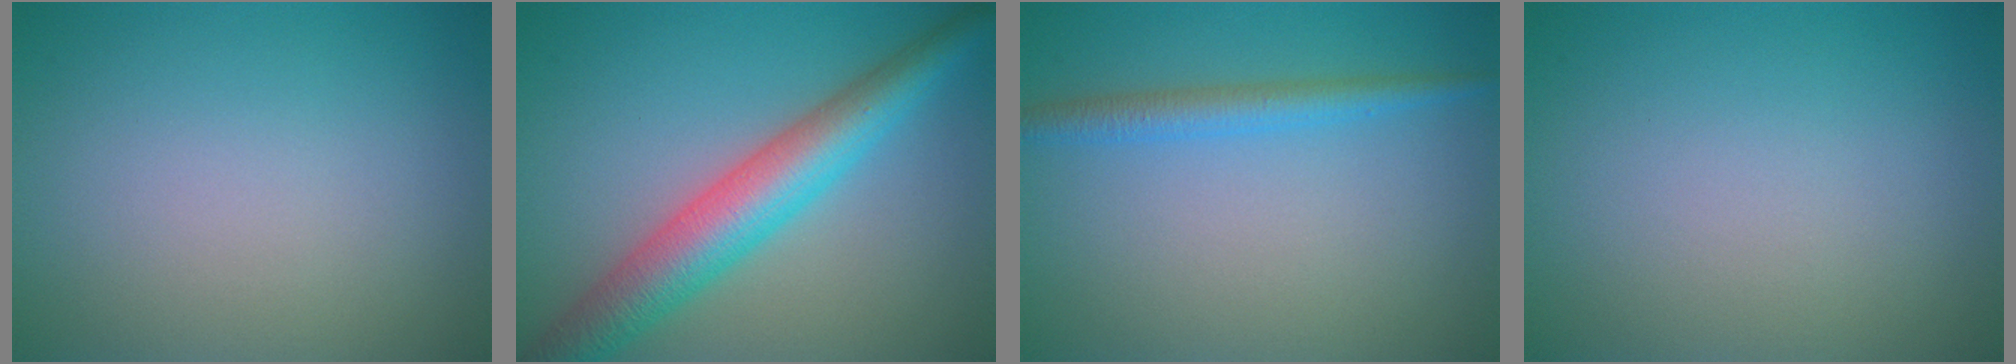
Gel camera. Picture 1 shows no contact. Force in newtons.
{"total": 7.0, "press": 7.0, "slide": 0.0}
{"total": 2.4, "press": 2.4, "slide": 0.1}
{"total": 0.0}